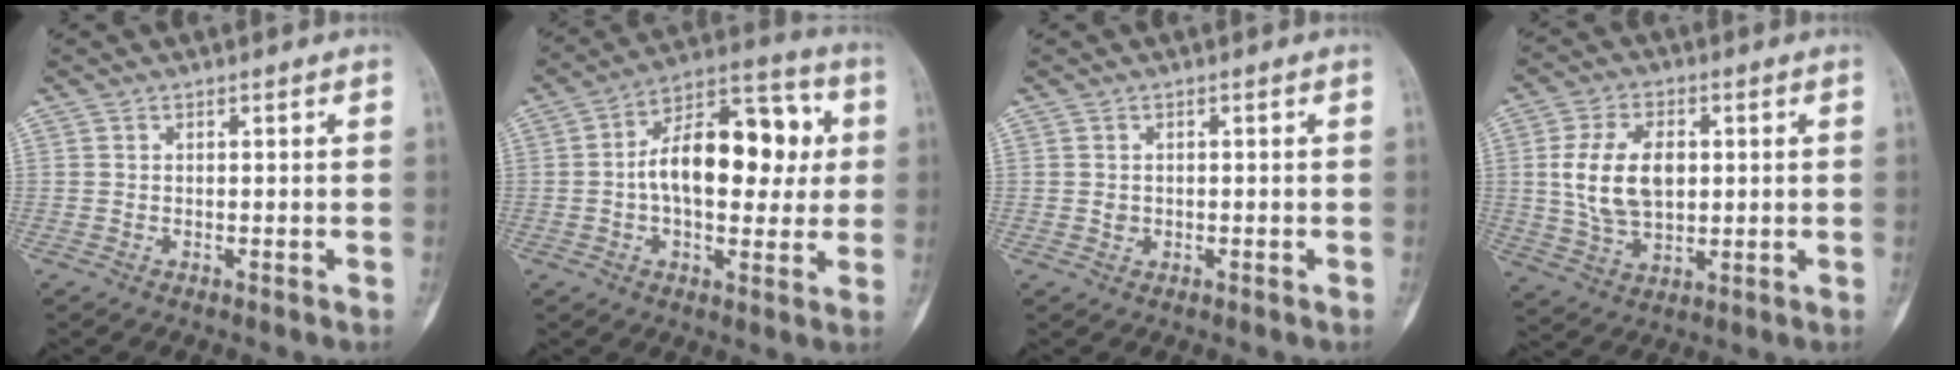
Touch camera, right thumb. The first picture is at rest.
{"total": 19.1, "force": [1.6, 10.5, 15.9], "torque": [-0.214, 0.031, 0.017]}
{"total": 1.0, "force": [-0.1, 0.9, 0.5], "torque": [-0.007, 0.002, 0.001]}
{"total": 12.1, "force": [1.6, 7.6, 9.3], "torque": [-0.162, -0.002, 0.035]}